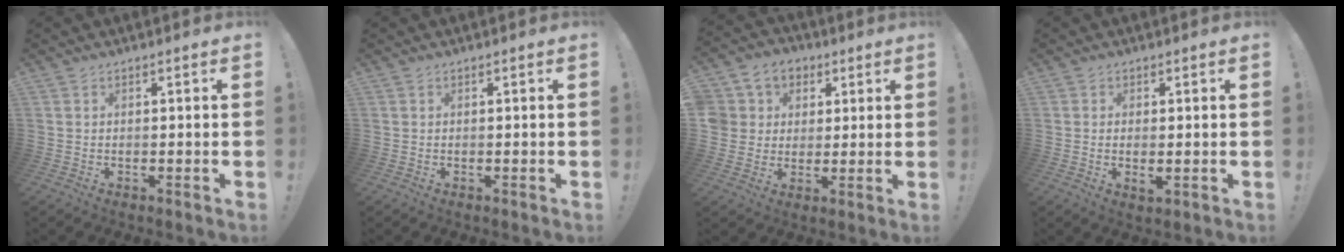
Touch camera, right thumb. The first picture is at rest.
{"total": 0.0}
{"total": 8.5, "force": [2.3, 7.9, 2.1], "torque": [-0.041, -0.010, 0.050]}
{"total": 2.3, "force": [0.4, 0.7, 2.1], "torque": [-0.022, -0.006, 0.005]}